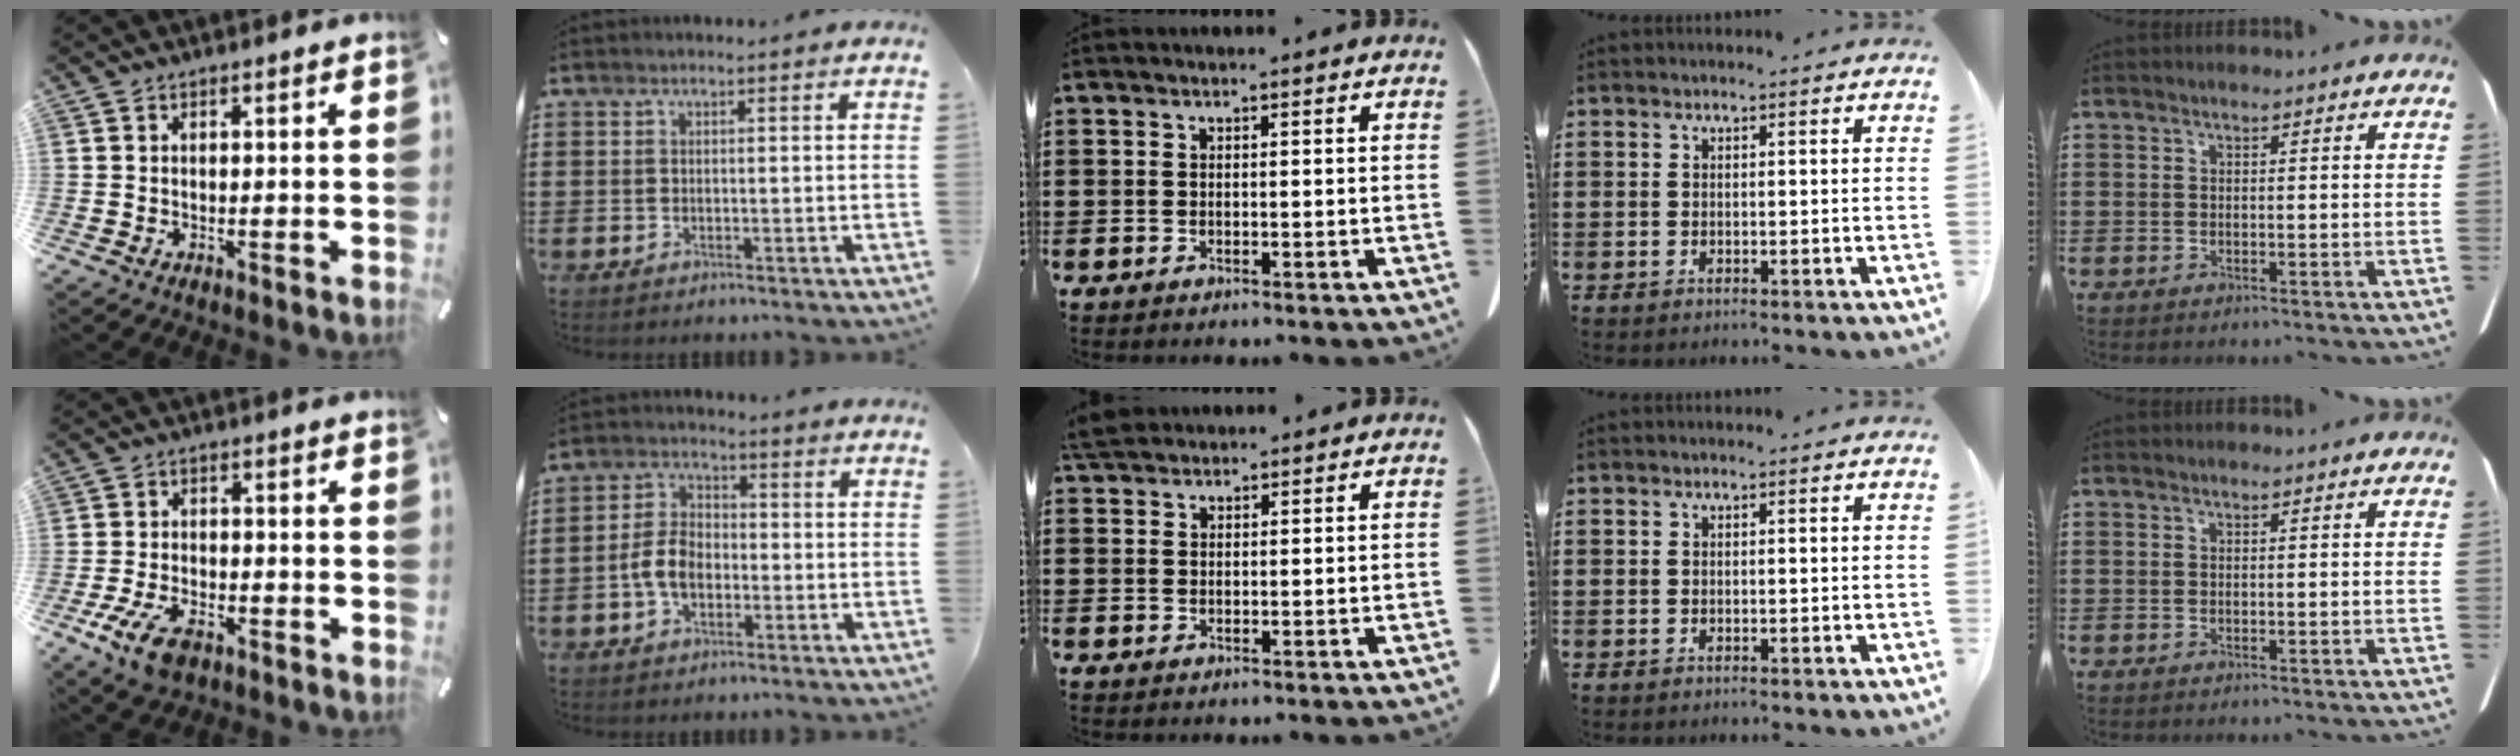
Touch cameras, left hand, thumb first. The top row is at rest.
{"thumb": {"total": 8.8, "force": [-4.7, 4.9, 5.6], "torque": [-0.129, 0.010, -0.088]}, "index": {"total": 5.9, "force": [-1.6, 3.7, 4.3], "torque": [-0.105, 0.003, -0.037]}, "middle": {"total": 3.3, "force": [2.8, 1.1, 1.2], "torque": [-0.033, 0.001, 0.056]}}